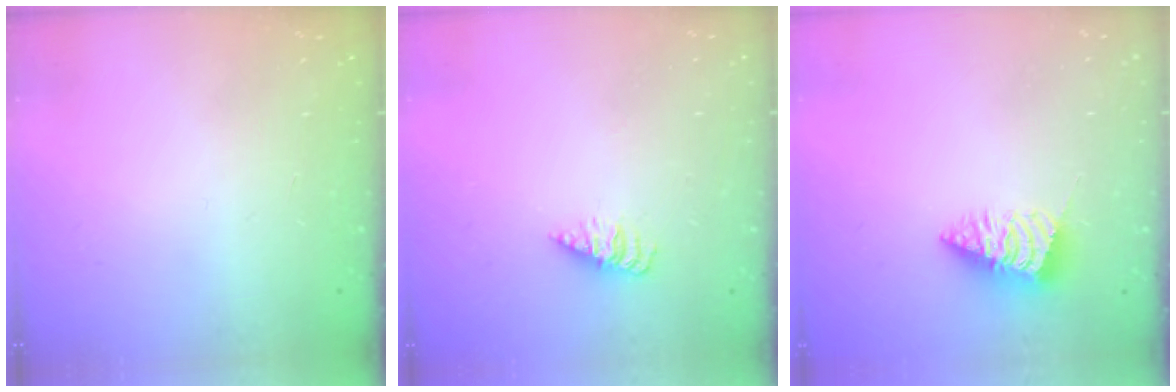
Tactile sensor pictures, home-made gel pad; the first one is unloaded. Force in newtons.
{"total": 2.0, "press": 2.0, "slide": 0.3}
{"total": 2.6, "press": 2.6, "slide": 0.1}